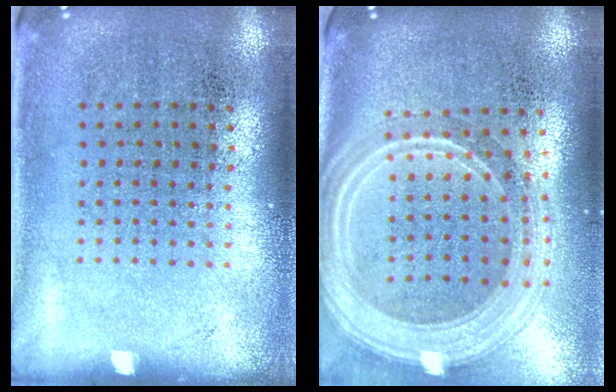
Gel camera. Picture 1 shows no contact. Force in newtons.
{"total": 2.9, "press": 2.4, "slide": 1.7}